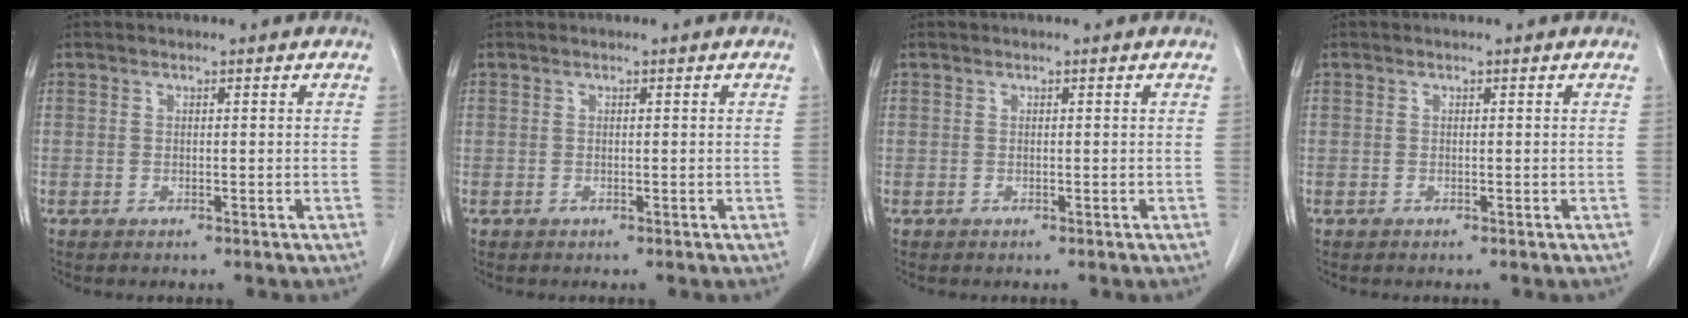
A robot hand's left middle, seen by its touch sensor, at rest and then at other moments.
{"total": 0.0}
{"total": 0.0}
{"total": 0.0}